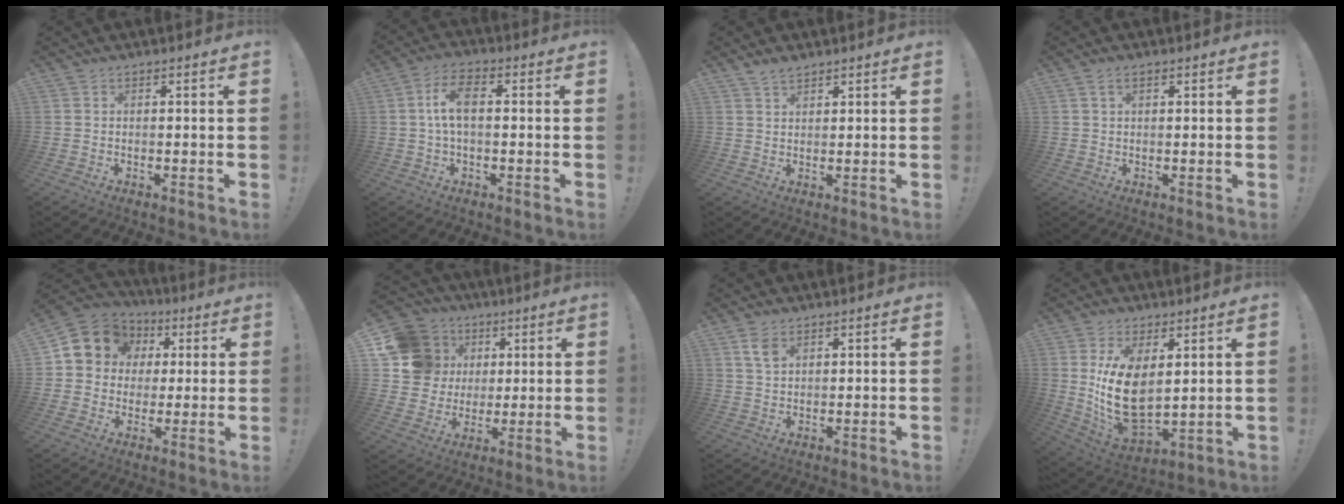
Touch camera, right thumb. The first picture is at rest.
{"total": 7.5, "force": [0.6, 3.5, 6.6], "torque": [-0.131, 0.008, 0.012]}
{"total": 3.1, "force": [2.6, 1.3, 1.1], "torque": [-0.021, -0.015, 0.048]}
{"total": 2.4, "force": [1.2, 1.1, 1.8], "torque": [-0.030, 0.001, 0.020]}
{"total": 10.7, "force": [3.3, 9.6, 3.3], "torque": [-0.053, -0.010, 0.069]}
{"total": 17.0, "force": [4.6, 15.1, 6.2], "torque": [-0.089, -0.007, 0.116]}
{"total": 4.2, "force": [2.2, 2.2, 2.8], "torque": [-0.046, -0.008, 0.040]}
{"total": 15.7, "force": [3.9, 8.9, 12.3], "torque": [-0.232, -0.047, 0.073]}